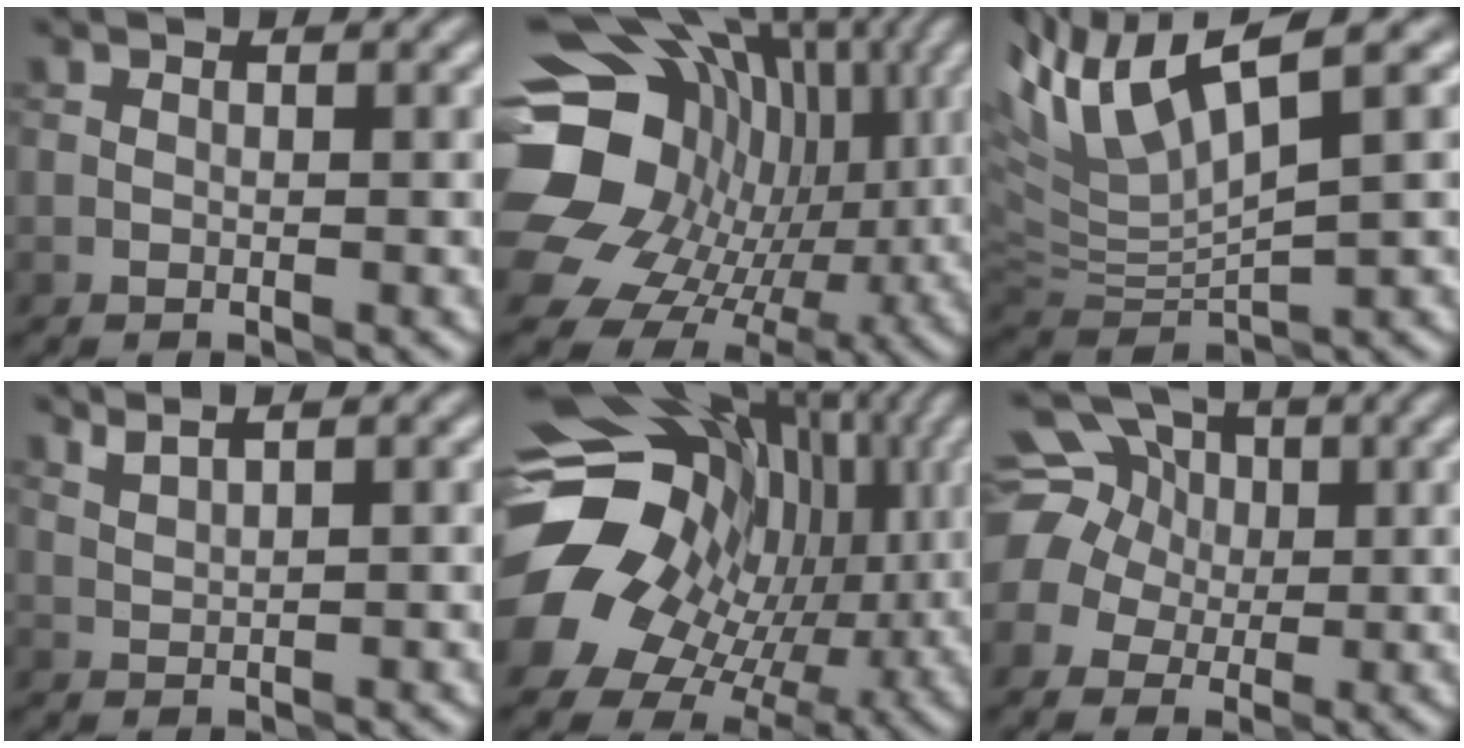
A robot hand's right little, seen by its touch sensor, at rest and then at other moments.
{"total": 20.3, "force": [2.6, 17.1, 10.7], "torque": [-0.198, 0.009, 0.049]}
{"total": 6.8, "force": [3.8, 1.4, 5.5], "torque": [-0.119, 0.013, 0.074]}
{"total": 2.1, "force": [1.9, 0.2, 1.0], "torque": [-0.020, 0.008, 0.034]}
{"total": 19.2, "force": [0.7, 16.0, 10.7], "torque": [-0.196, -0.003, 0.022]}
{"total": 10.7, "force": [3.4, 8.8, 4.9], "torque": [-0.133, 0.038, 0.039]}